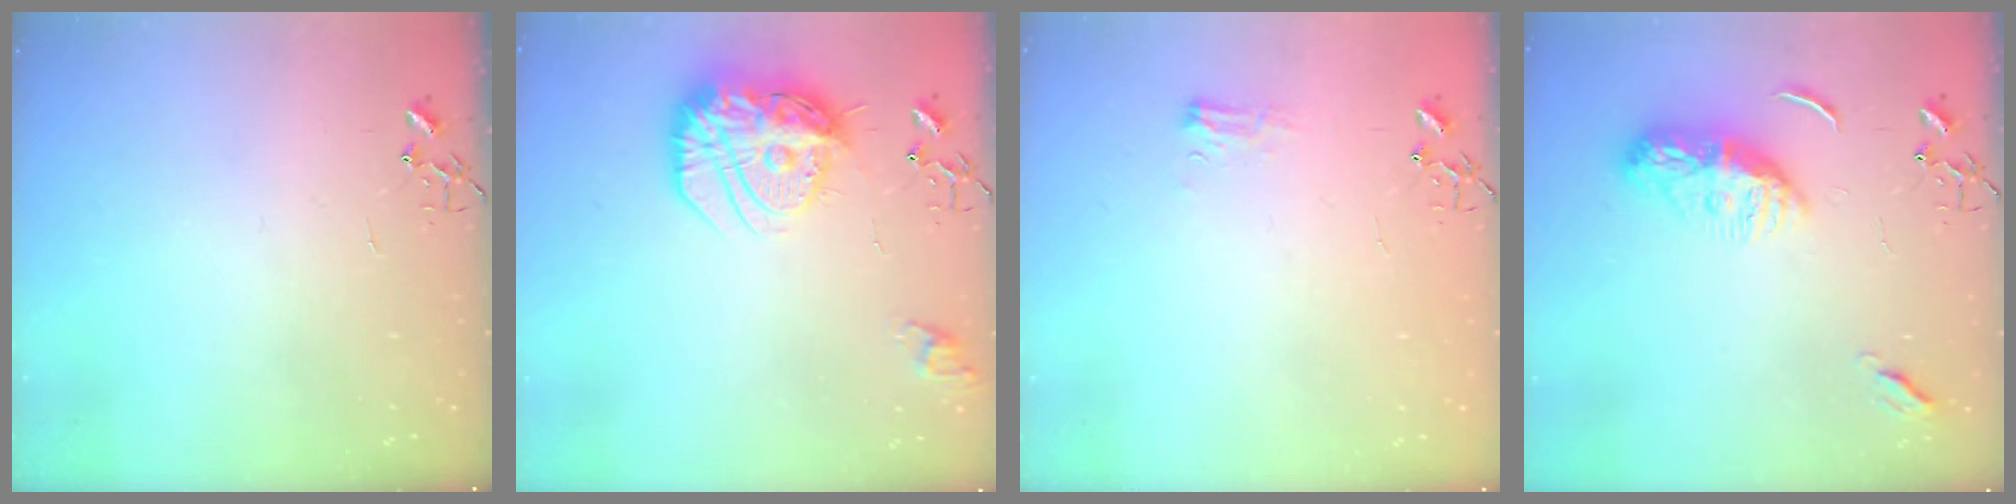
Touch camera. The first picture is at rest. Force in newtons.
{"total": 18.9, "press": 18.8, "slide": 1.8}
{"total": 7.3, "press": 7.2, "slide": 0.9}
{"total": 10.4, "press": 10.3, "slide": 0.7}